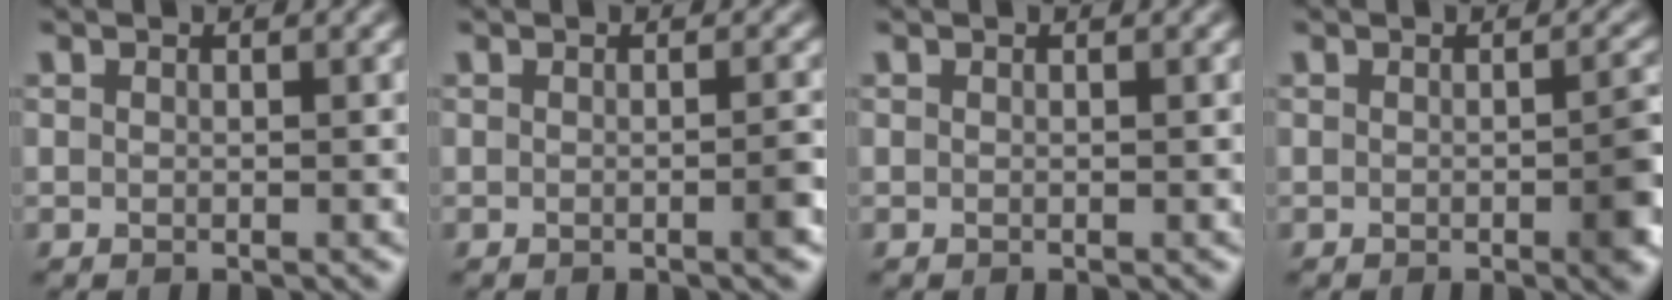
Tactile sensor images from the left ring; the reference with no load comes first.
{"total": 1.3, "force": [-0.4, 0.1, 1.3], "torque": [-0.015, 0.001, -0.009]}
{"total": 0.0}
{"total": 2.9, "force": [-0.8, 0.6, 2.7], "torque": [-0.034, 0.000, -0.011]}